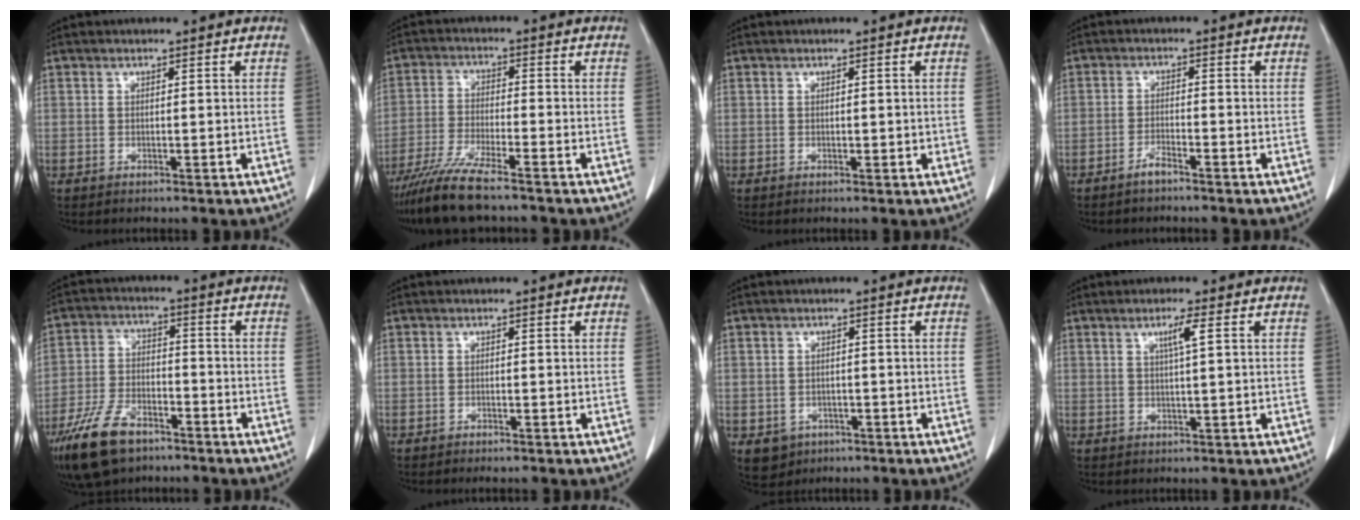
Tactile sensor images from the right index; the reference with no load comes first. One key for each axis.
{"total": 8.5, "fx": -6.9, "fy": 0.1, "fz": 4.9, "tx": -0.092, "ty": -0.024, "tz": -0.127}
{"total": 1.0, "fx": 0.2, "fy": 0.6, "fz": 0.8, "tx": -0.011, "ty": -0.002, "tz": 0.004}
{"total": 2.0, "fx": -1.7, "fy": 0.2, "fz": 1.0, "tx": -0.020, "ty": 0.001, "tz": -0.030}
{"total": 11.2, "fx": -7.4, "fy": 5.3, "fz": 6.5, "tx": -0.132, "ty": -0.010, "tz": -0.135}
{"total": 1.3, "fx": -1.1, "fy": 0.4, "fz": 0.6, "tx": -0.006, "ty": -0.001, "tz": -0.009}
{"total": 4.3, "fx": -1.8, "fy": 3.9, "fz": 0.8, "tx": -0.004, "ty": 0.007, "tz": -0.016}
{"total": 2.7, "fx": 0.9, "fy": -0.4, "fz": 2.5, "tx": -0.046, "ty": -0.001, "tz": 0.016}